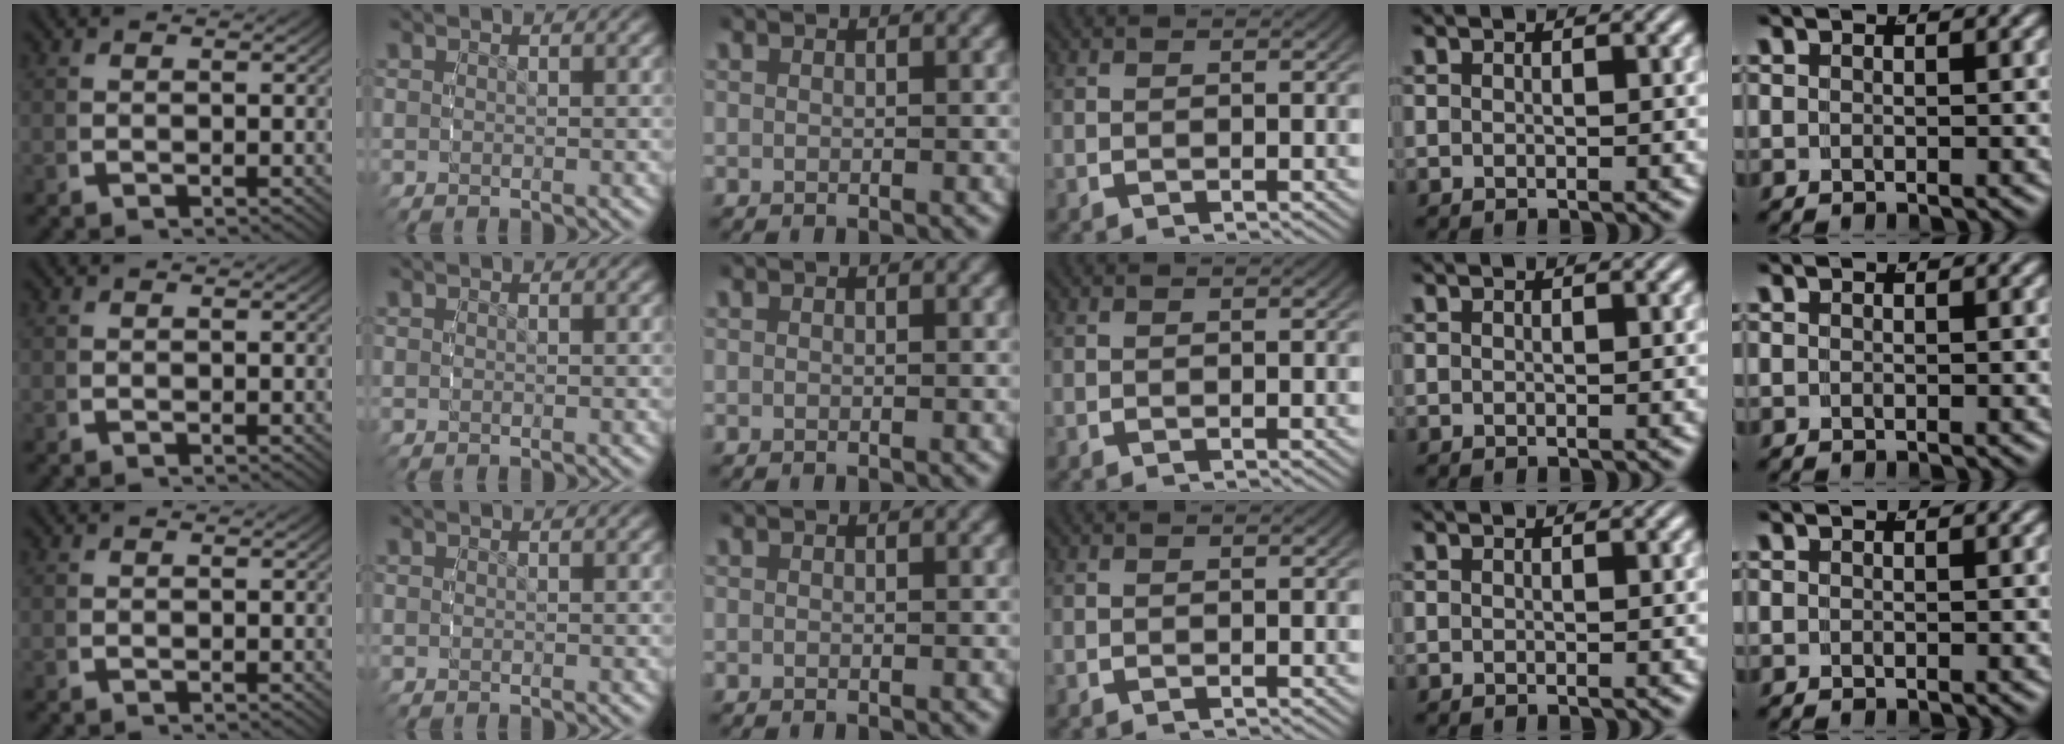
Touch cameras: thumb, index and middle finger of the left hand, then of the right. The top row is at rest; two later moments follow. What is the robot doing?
{"motion": "reach", "object": "stress ball aka squeeze ball"}